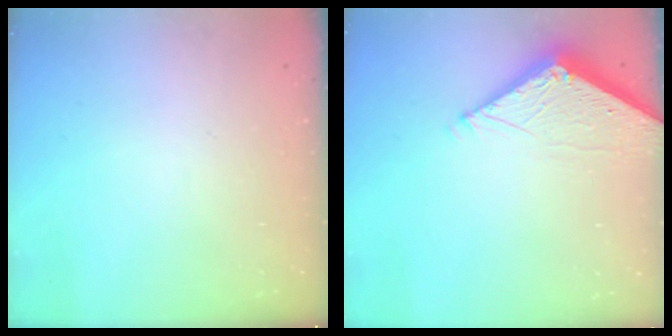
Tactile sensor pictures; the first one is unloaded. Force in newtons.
{"total": 6.6, "press": 6.6, "slide": 0.1}